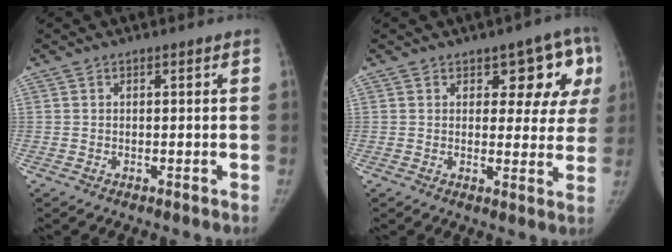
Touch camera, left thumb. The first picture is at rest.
{"total": 9.0, "force": [3.6, 5.0, 6.6], "torque": [-0.025, -0.010, 0.037]}